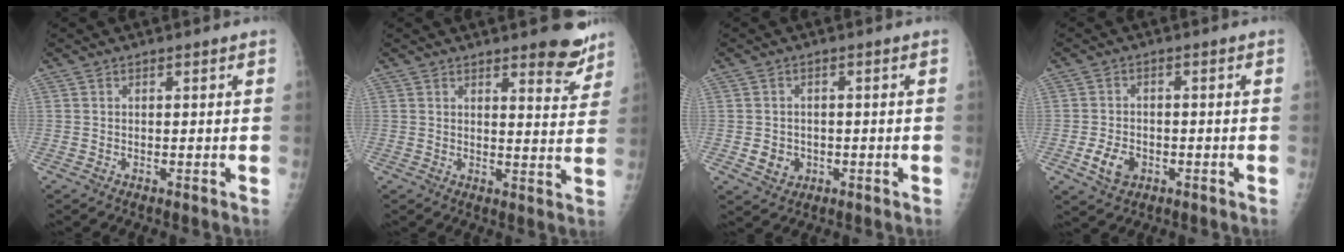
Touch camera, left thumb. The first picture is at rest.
{"total": 7.2, "force": [5.5, 2.2, 4.1], "torque": [-0.023, -0.038, 0.065]}
{"total": 3.6, "force": [-0.9, 3.1, 1.4], "torque": [-0.005, 0.004, -0.004]}
{"total": 4.9, "force": [-2.0, 3.5, 2.8], "torque": [-0.041, 0.006, -0.030]}